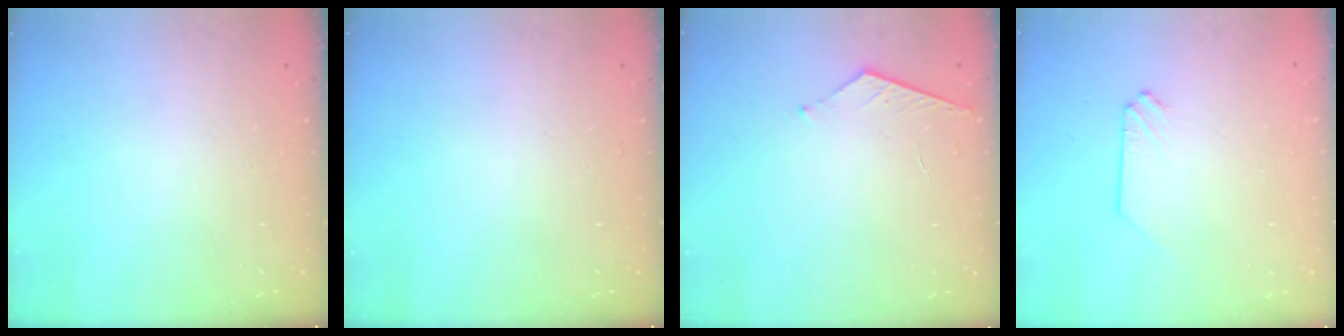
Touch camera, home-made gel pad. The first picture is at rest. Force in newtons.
{"total": 0.0}
{"total": 5.2, "press": 5.1, "slide": 0.5}
{"total": 0.0}